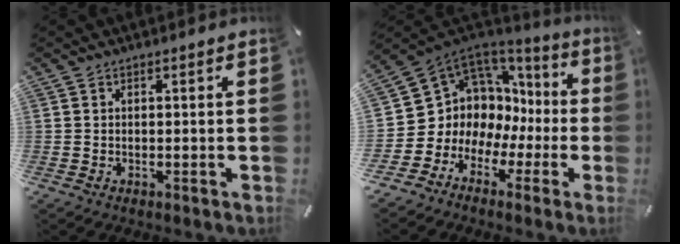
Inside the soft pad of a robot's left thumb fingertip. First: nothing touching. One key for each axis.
{"total": 8.0, "fx": 2.8, "fy": 7.4, "fz": 1.4, "tx": -0.052, "ty": -0.056, "tz": 0.065}